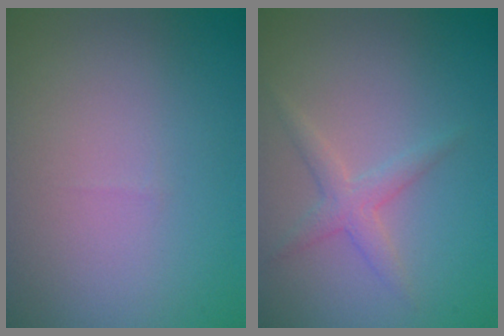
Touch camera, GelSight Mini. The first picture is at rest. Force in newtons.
{"total": 2.1, "press": 2.1, "slide": 0.0}